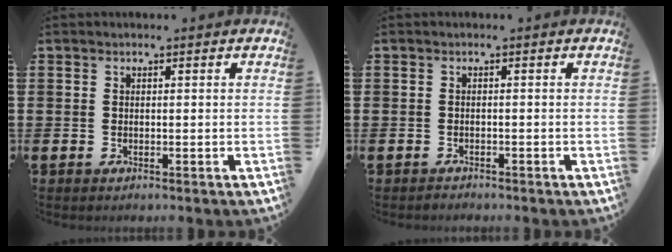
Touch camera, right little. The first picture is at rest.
{"total": 0.5, "force": [-0.5, 0.1, -0.1], "torque": [-0.001, -0.001, -0.012]}